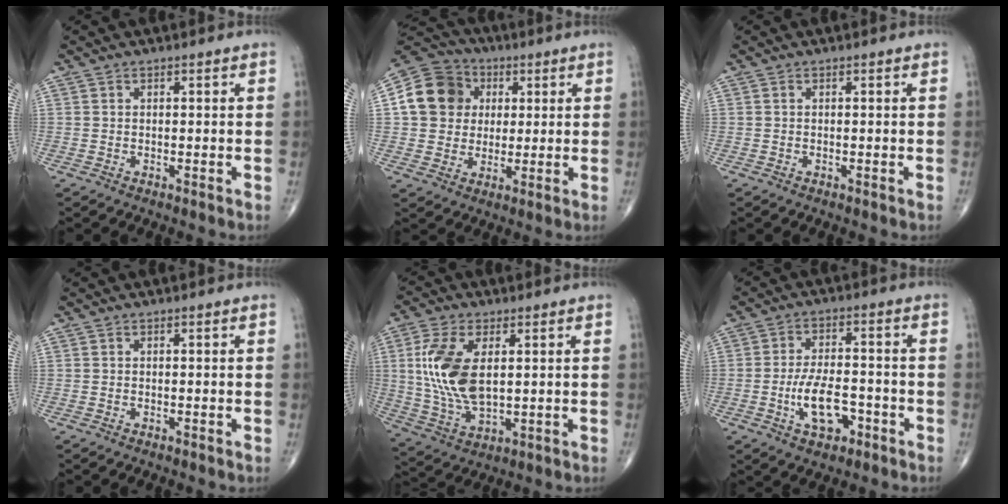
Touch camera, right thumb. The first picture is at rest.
{"total": 13.1, "force": [2.6, 11.5, 5.6], "torque": [-0.083, 0.011, 0.037]}
{"total": 0.0}
{"total": 0.0}
{"total": 13.5, "force": [2.4, 7.0, 11.3], "torque": [-0.235, -0.010, 0.054]}
{"total": 8.6, "force": [-3.2, 4.3, 6.8], "torque": [-0.108, 0.020, -0.055]}